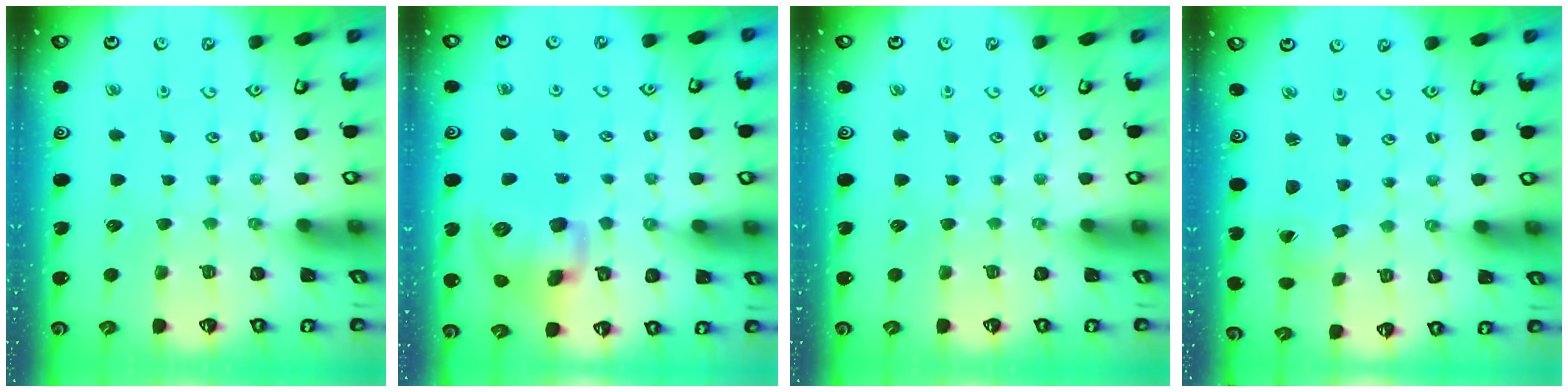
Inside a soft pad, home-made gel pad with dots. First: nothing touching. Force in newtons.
{"total": 13.6, "press": 13.4, "slide": 2.4}
{"total": 0.0}
{"total": 1.8, "press": 1.8, "slide": 0.1}